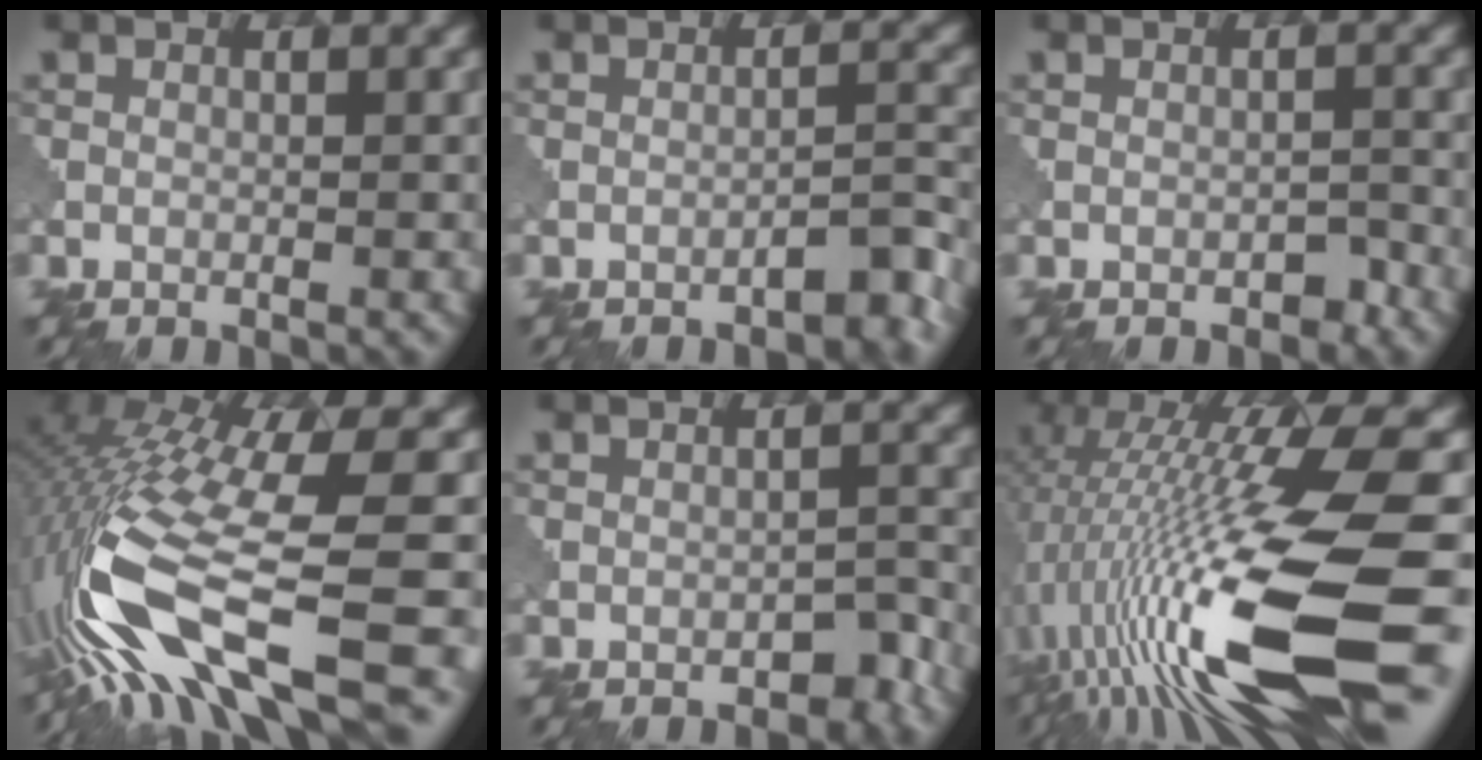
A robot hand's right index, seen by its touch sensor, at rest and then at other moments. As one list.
[{"total": 2.3, "force": [-2.0, 0.2, 1.1], "torque": [-0.011, 0.011, -0.034]}, {"total": 0.9, "force": [-0.8, 0.3, 0.1], "torque": [-0.002, 0.004, -0.012]}, {"total": 14.5, "force": [-4.3, 4.1, 13.2], "torque": [-0.273, -0.014, -0.060]}, {"total": 1.5, "force": [-1.3, 0.6, 0.4], "torque": [-0.006, 0.007, -0.016]}, {"total": 16.5, "force": [-3.7, 3.4, 15.7], "torque": [-0.287, 0.004, -0.054]}]